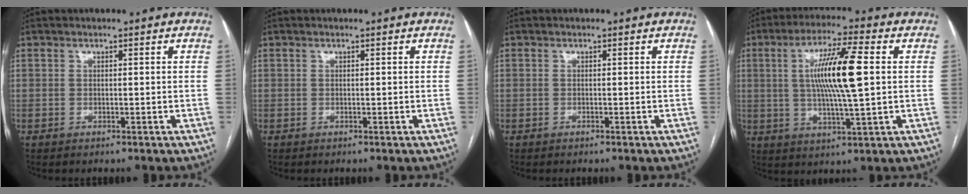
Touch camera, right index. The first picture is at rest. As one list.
[{"total": 0.0}, {"total": 0.0}, {"total": 12.2, "force": [1.7, 0.8, 12.0], "torque": [-0.222, 0.004, 0.031]}]